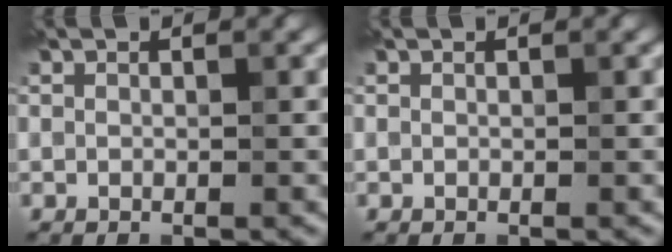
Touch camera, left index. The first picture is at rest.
{"total": 0.0}